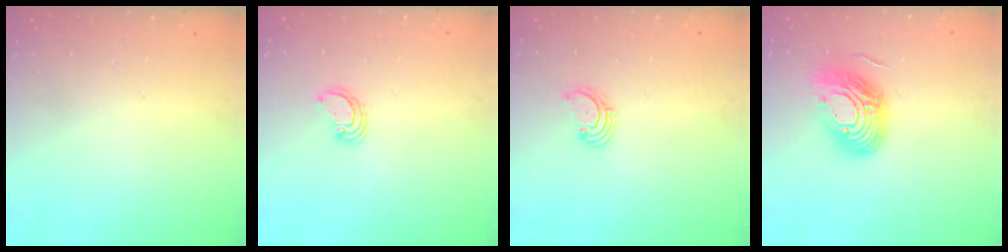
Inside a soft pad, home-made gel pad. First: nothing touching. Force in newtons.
{"total": 3.9, "press": 3.9, "slide": 0.3}
{"total": 1.6, "press": 1.6, "slide": 0.2}
{"total": 16.1, "press": 16.0, "slide": 1.1}